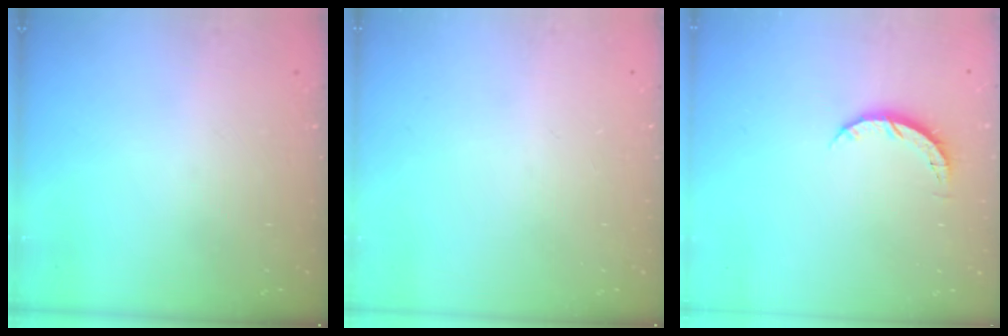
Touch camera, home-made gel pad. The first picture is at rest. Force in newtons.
{"total": 0.0}
{"total": 4.2, "press": 4.1, "slide": 0.4}